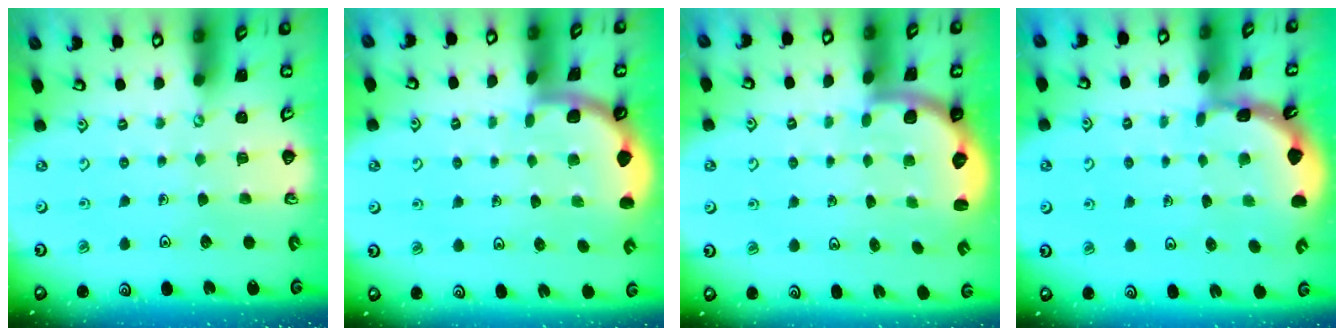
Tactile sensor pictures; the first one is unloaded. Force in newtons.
{"total": 1.9, "press": 1.9, "slide": 0.0}
{"total": 2.6, "press": 2.3, "slide": 1.2}
{"total": 1.7, "press": 1.6, "slide": 0.1}